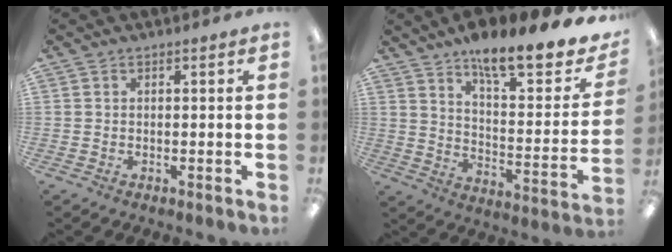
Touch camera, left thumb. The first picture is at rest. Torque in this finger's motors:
{"motor_torque": [0.37, 0.10, 1.15, -1.62, 0.07]}